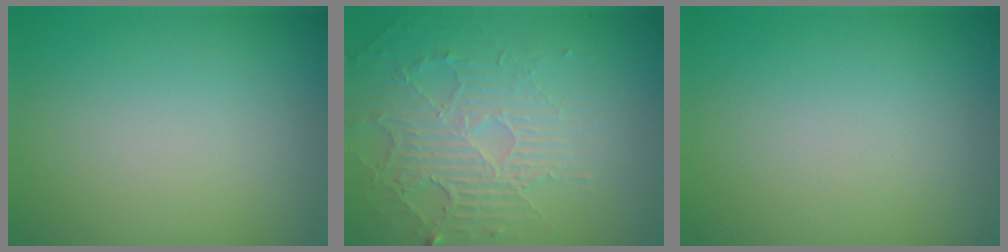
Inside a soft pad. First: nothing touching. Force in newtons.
{"total": 5.8, "press": 3.4, "slide": 4.7}
{"total": 0.0}